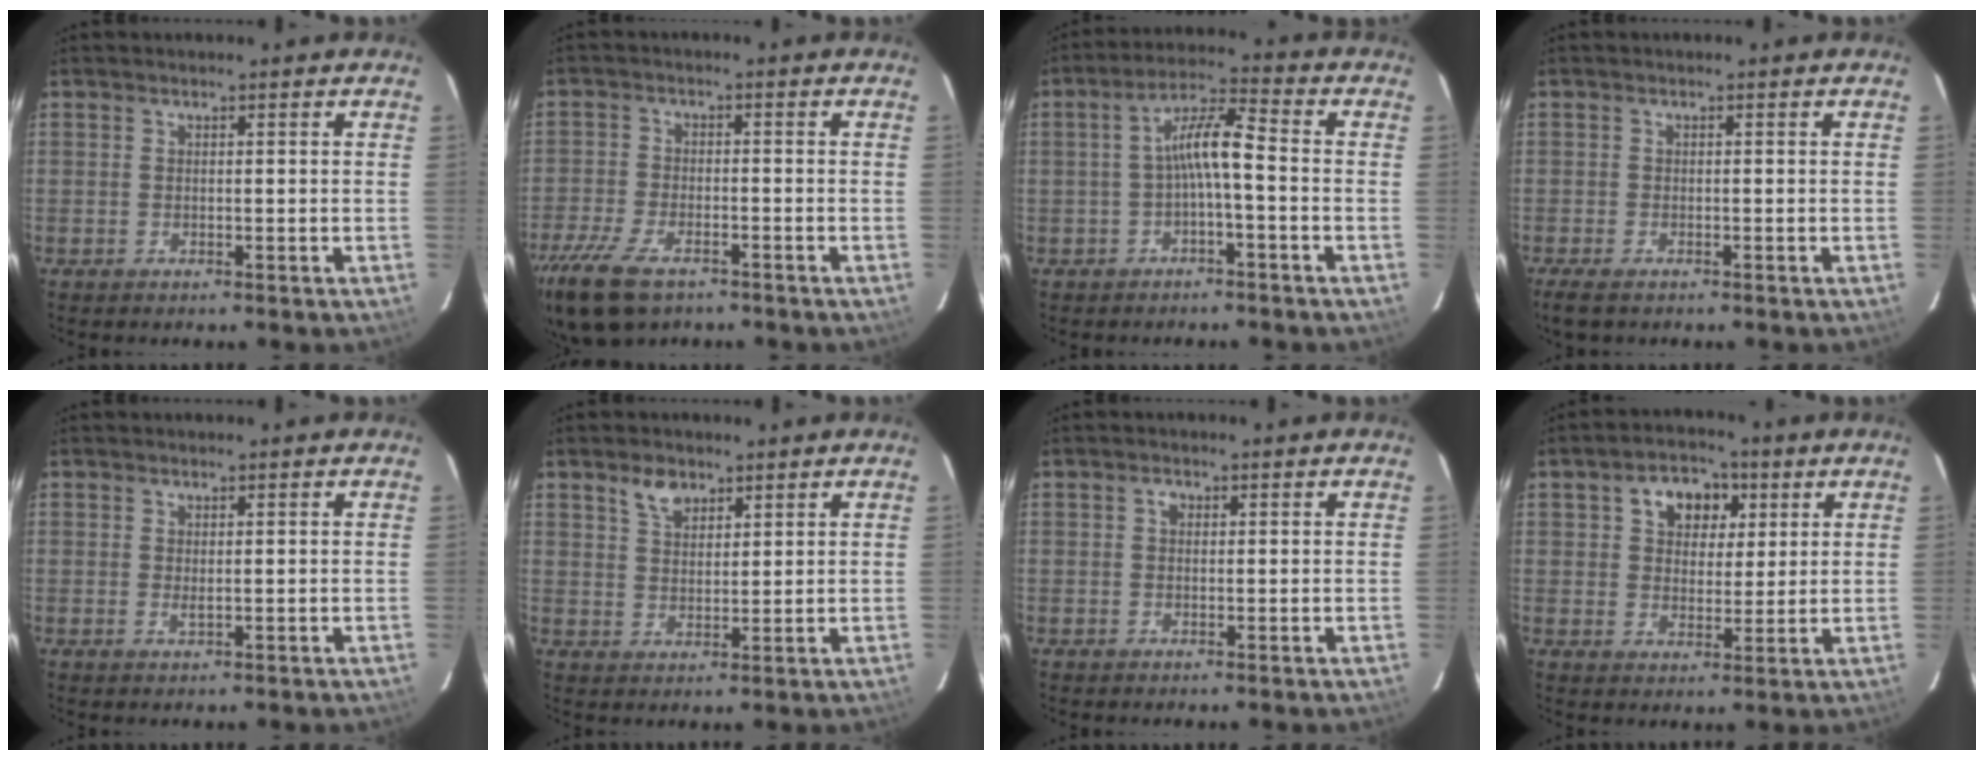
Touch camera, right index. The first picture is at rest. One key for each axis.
{"total": 12.7, "fx": -8.6, "fy": 5.8, "fz": 7.3, "tx": -0.185, "ty": -0.032, "tz": -0.160}
{"total": 6.2, "fx": -1.6, "fy": 0.9, "fz": 6.0, "tx": -0.124, "ty": 0.018, "tz": -0.028}
{"total": 3.4, "fx": -2.5, "fy": 1.2, "fz": 2.0, "tx": -0.045, "ty": -0.013, "tz": -0.045}
{"total": 0.8, "fx": 0.2, "fy": 0.1, "fz": 0.8, "tx": -0.015, "ty": -0.001, "tz": 0.003}
{"total": 4.5, "fx": 3.0, "fy": 2.6, "fz": 2.2, "tx": -0.032, "ty": 0.009, "tz": 0.056}
{"total": 1.2, "fx": 0.3, "fy": 1.0, "fz": 0.6, "tx": -0.009, "ty": 0.007, "tz": 0.004}
{"total": 8.2, "fx": 3.3, "fy": 6.0, "fz": 4.6, "tx": -0.077, "ty": 0.022, "tz": 0.054}